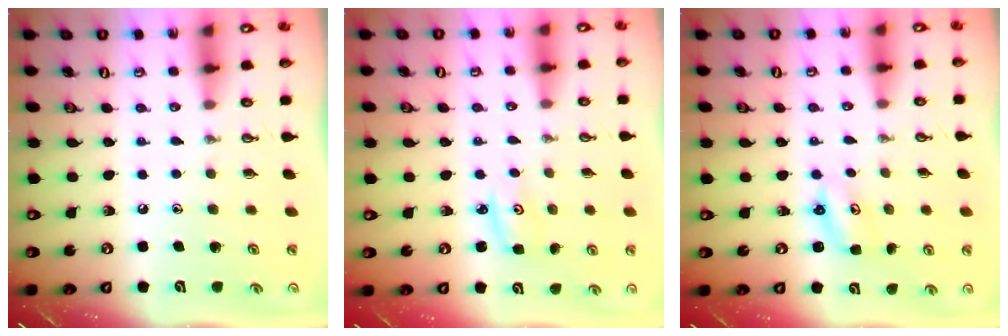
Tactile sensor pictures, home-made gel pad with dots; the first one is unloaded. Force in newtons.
{"total": 2.9, "press": 2.9, "slide": 0.2}
{"total": 3.2, "press": 3.2, "slide": 0.3}